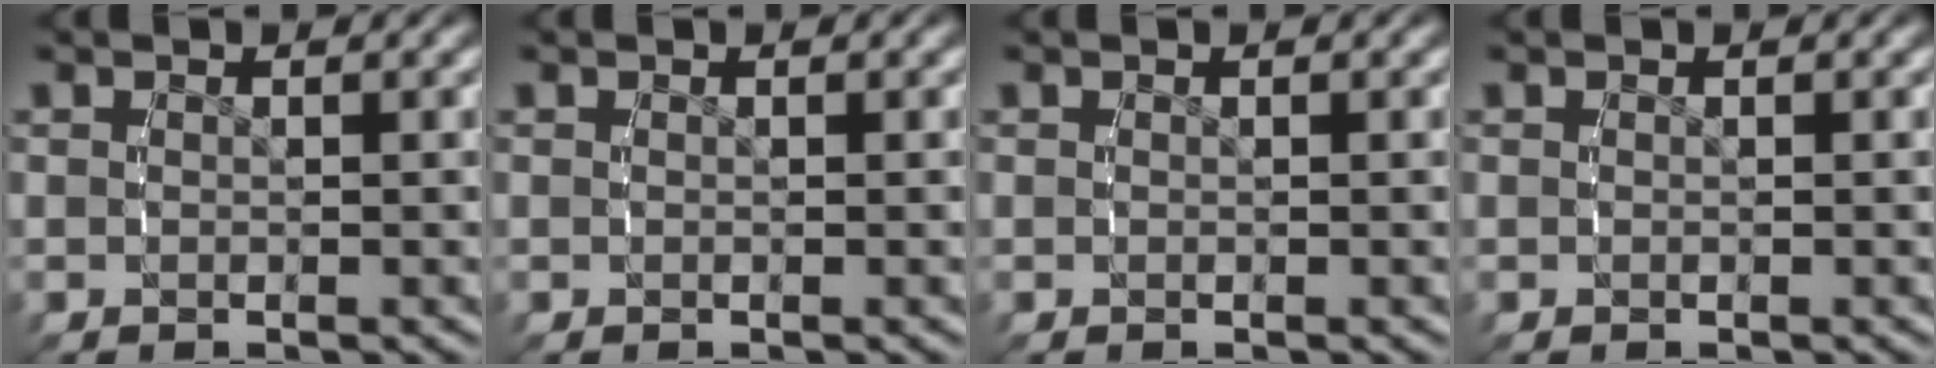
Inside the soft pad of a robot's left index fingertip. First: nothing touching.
{"total": 0.0}
{"total": 0.0}
{"total": 0.0}